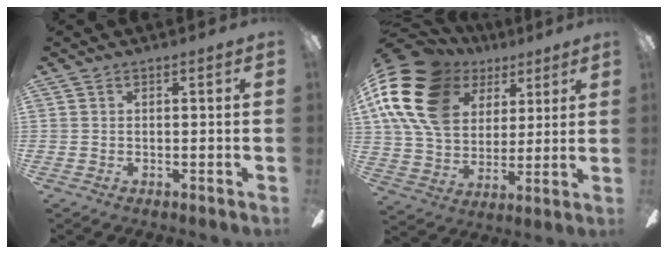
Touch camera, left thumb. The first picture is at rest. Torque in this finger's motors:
{"motor_torque": [0.45, 0.90, 1.47, -1.30, 0.58]}